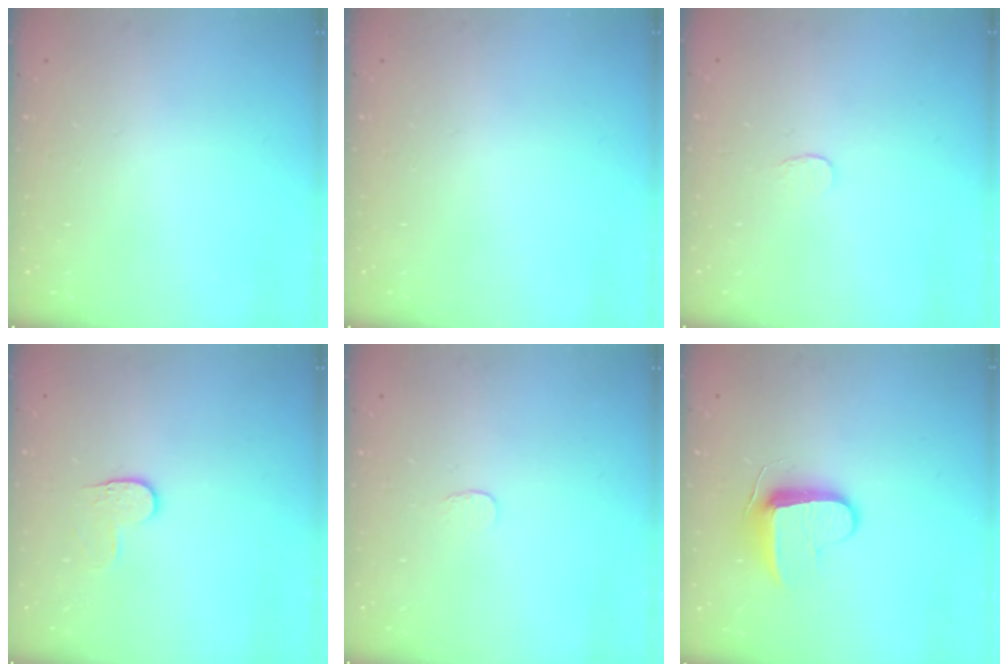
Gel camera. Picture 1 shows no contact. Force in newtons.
{"total": 0.0}
{"total": 3.0, "press": 3.0, "slide": 0.2}
{"total": 3.4, "press": 3.4, "slide": 0.3}
{"total": 2.6, "press": 2.6, "slide": 0.2}
{"total": 8.7, "press": 8.7, "slide": 0.9}